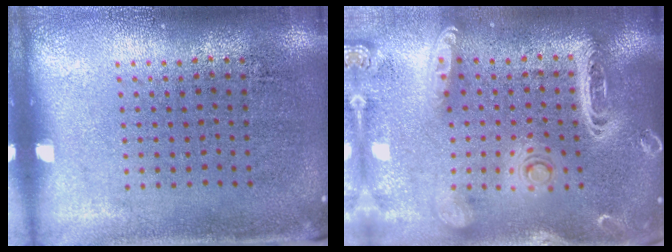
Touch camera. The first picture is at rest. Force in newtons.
{"total": 3.0, "press": 2.5, "slide": 1.6}